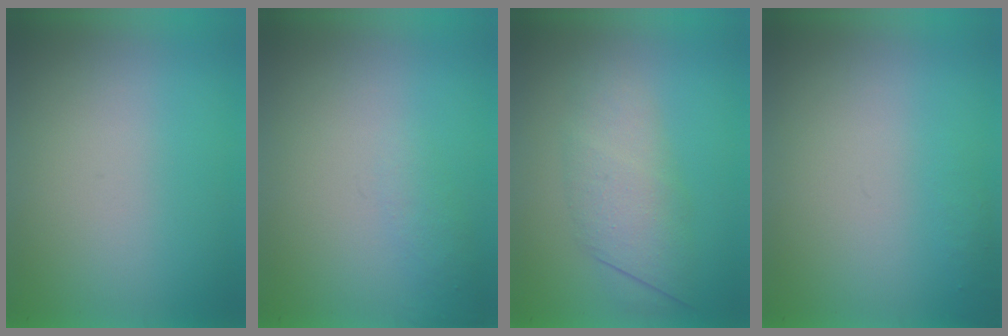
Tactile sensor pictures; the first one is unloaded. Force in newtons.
{"total": 1.3}
{"total": 3.1}
{"total": 1.0}